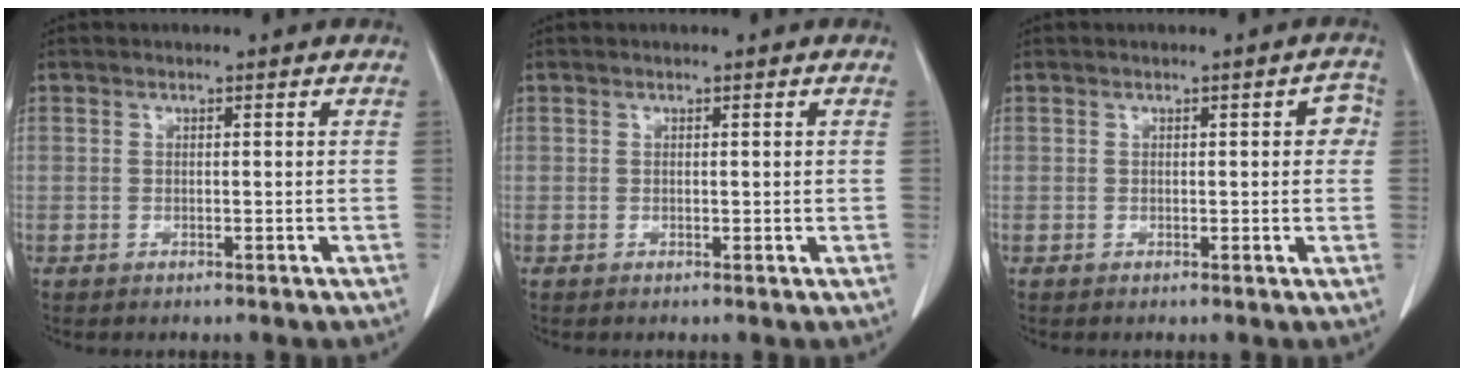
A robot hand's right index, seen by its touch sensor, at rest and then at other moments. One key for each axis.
{"total": 0.0}
{"total": 2.9, "fx": 0.6, "fy": 1.3, "fz": 2.5, "tx": -0.015, "ty": 0.011, "tz": 0.004}